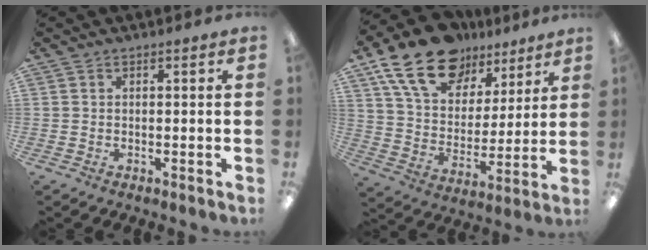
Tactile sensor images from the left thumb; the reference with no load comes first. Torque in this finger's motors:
{"motor_torque": [0.67, 0.40, 1.62, -1.15, 0.32]}